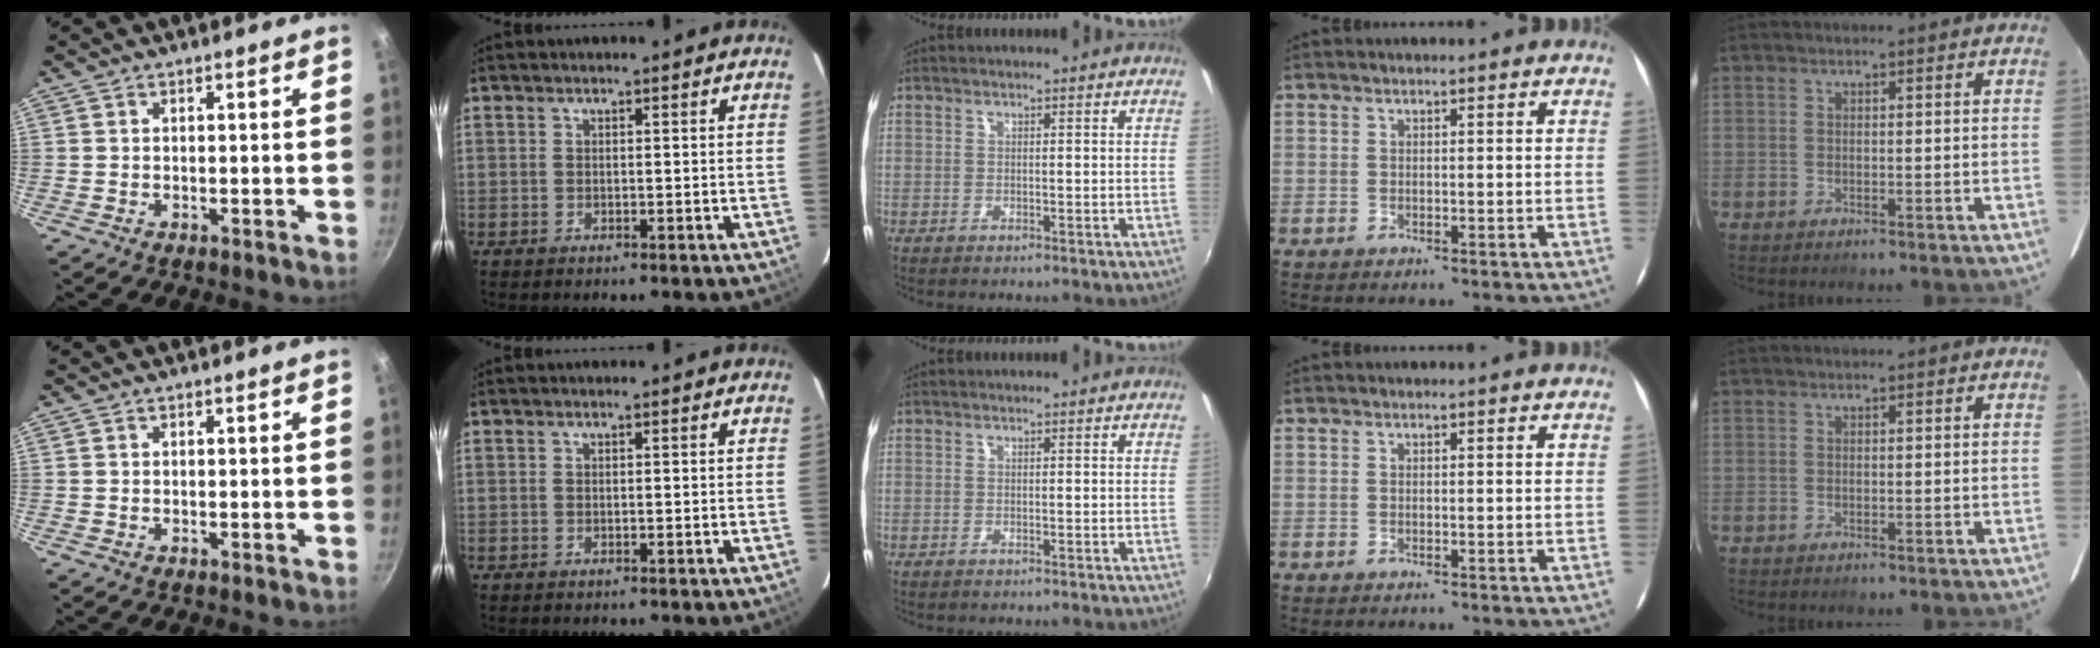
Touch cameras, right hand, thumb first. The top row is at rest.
{}